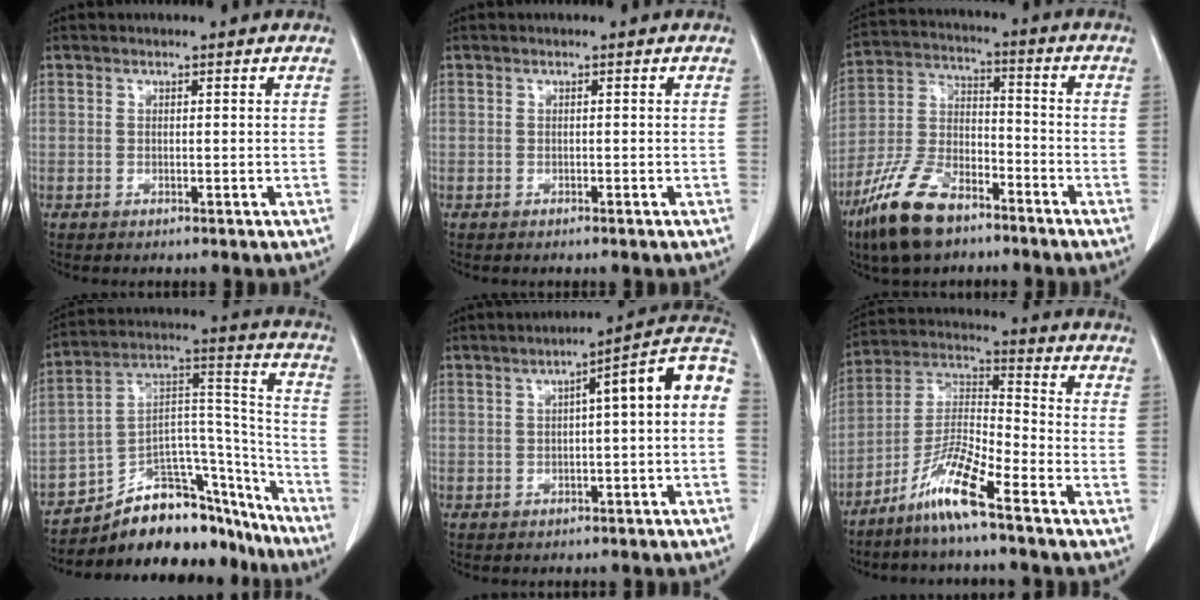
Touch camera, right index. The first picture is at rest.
{"total": 0.0}
{"total": 13.3, "force": [-9.1, 5.5, 8.0], "torque": [-0.171, -0.006, -0.178]}
{"total": 21.4, "force": [-18.3, 7.7, 8.1], "torque": [-0.107, 0.063, -0.282]}
{"total": 9.5, "force": [0.5, 1.2, 9.4], "torque": [-0.129, 0.038, 0.001]}
{"total": 9.9, "force": [-6.9, 0.3, 7.1], "torque": [-0.146, -0.008, -0.138]}